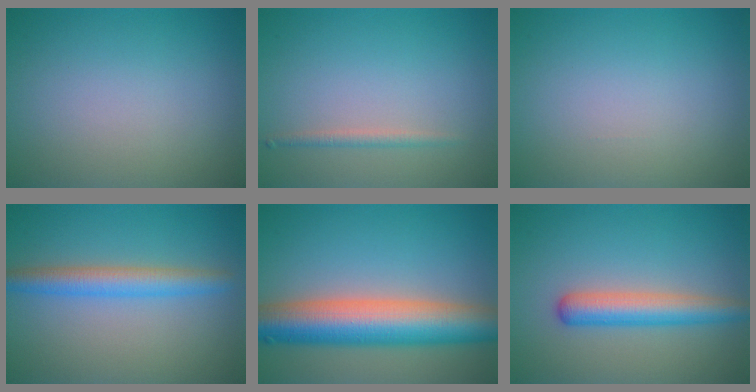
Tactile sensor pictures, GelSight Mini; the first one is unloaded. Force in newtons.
{"total": 1.1, "press": 1.1, "slide": 0.0}
{"total": 0.0}
{"total": 3.7, "press": 3.7, "slide": 0.1}
{"total": 10.2, "press": 10.2, "slide": 0.6}
{"total": 4.0, "press": 4.0, "slide": 0.1}